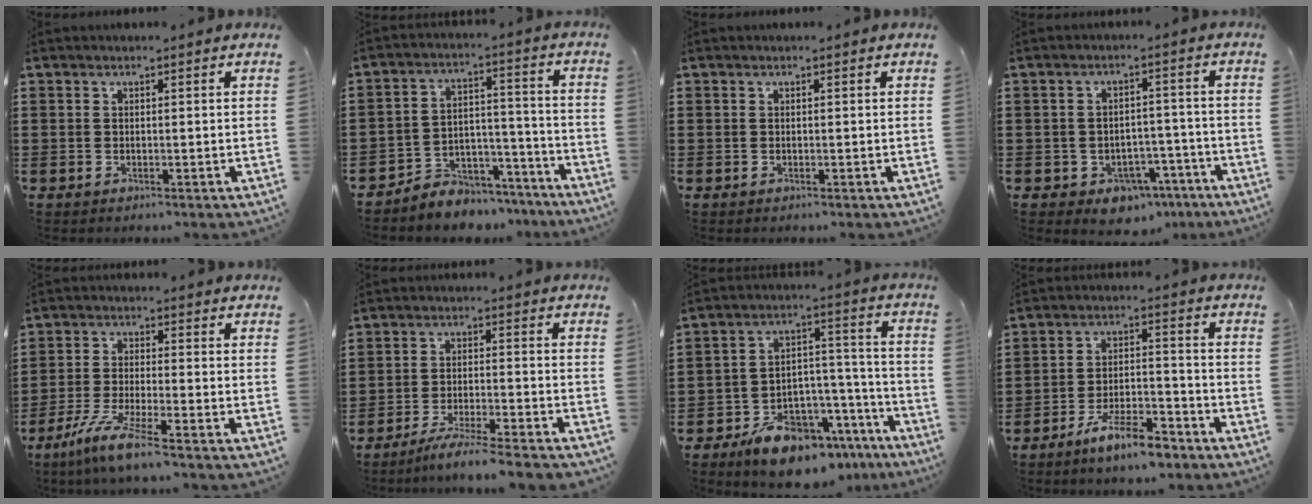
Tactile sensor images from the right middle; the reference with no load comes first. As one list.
[{"total": 5.5, "force": [-5.2, 1.9, 0.3], "torque": [-0.005, 0.018, -0.104]}, {"total": 0.0}, {"total": 3.8, "force": [-3.2, 2.0, 0.6], "torque": [-0.019, 0.012, -0.065]}, {"total": 6.5, "force": [-4.8, 0.0, 4.3], "torque": [-0.096, -0.017, -0.095]}, {"total": 5.4, "force": [-4.9, -0.5, 2.0], "torque": [-0.044, -0.017, -0.096]}, {"total": 11.2, "force": [-9.2, 4.9, 4.1], "torque": [-0.061, 0.057, -0.164]}, {"total": 7.9, "force": [-6.4, 1.6, 4.3], "torque": [-0.084, 0.007, -0.121]}]